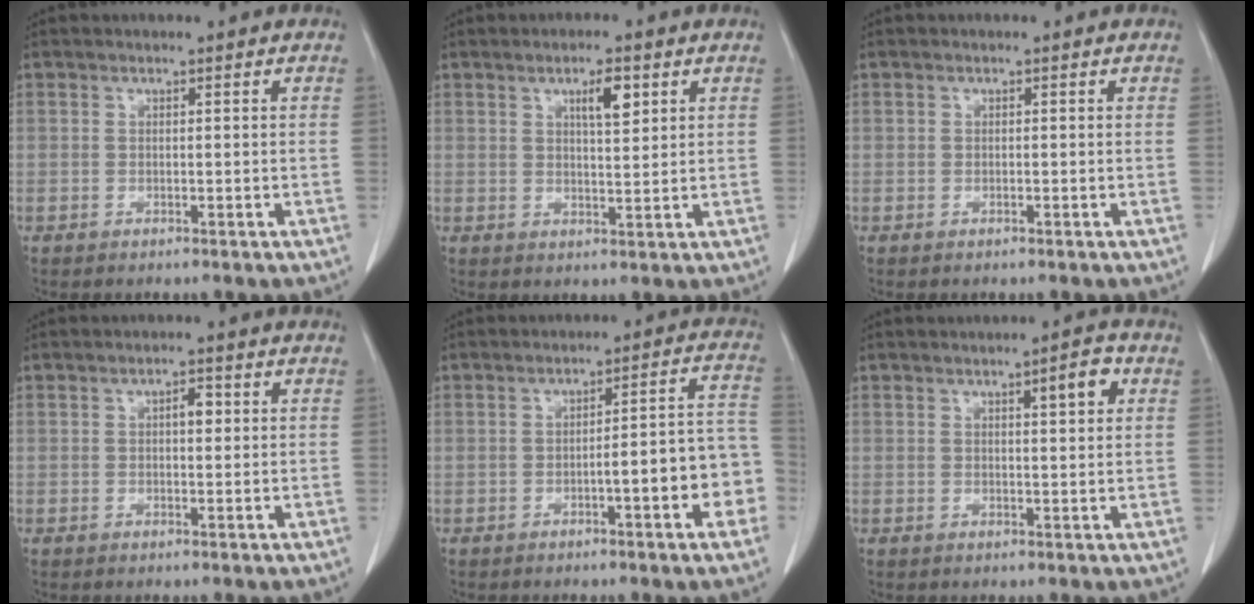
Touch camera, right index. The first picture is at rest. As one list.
[{"total": 4.3, "force": [2.1, 1.0, 3.6], "torque": [-0.061, -0.001, 0.035]}, {"total": 0.0}, {"total": 2.2, "force": [0.4, 1.0, 1.9], "torque": [-0.028, 0.005, 0.005]}, {"total": 9.9, "force": [-3.0, 1.5, 9.3], "torque": [-0.102, 0.028, -0.038]}, {"total": 4.0, "force": [1.6, 0.7, 3.6], "torque": [-0.051, 0.001, 0.023]}]